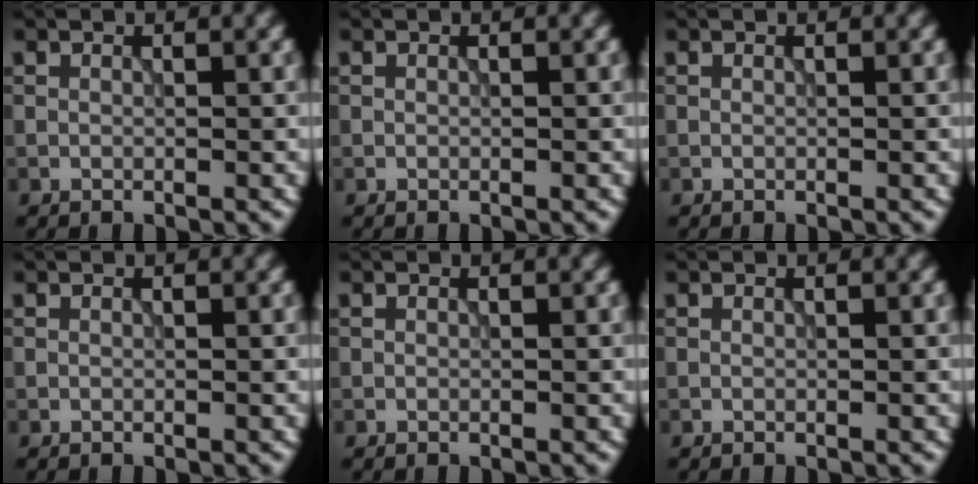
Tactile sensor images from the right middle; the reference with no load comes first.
{"total": 0.0}
{"total": 0.0}
{"total": 0.0}
{"total": 0.0}
{"total": 0.0}